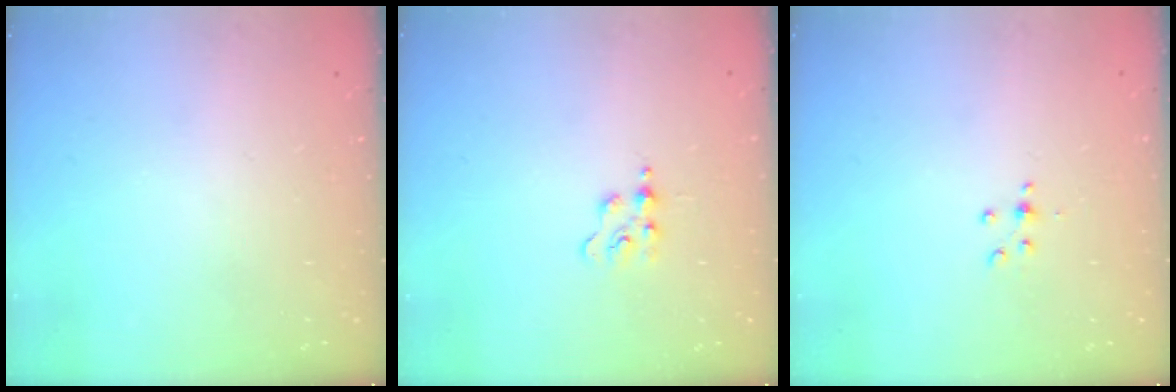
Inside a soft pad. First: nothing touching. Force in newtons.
{"total": 2.8, "press": 2.7, "slide": 0.5}
{"total": 4.0, "press": 3.8, "slide": 1.3}